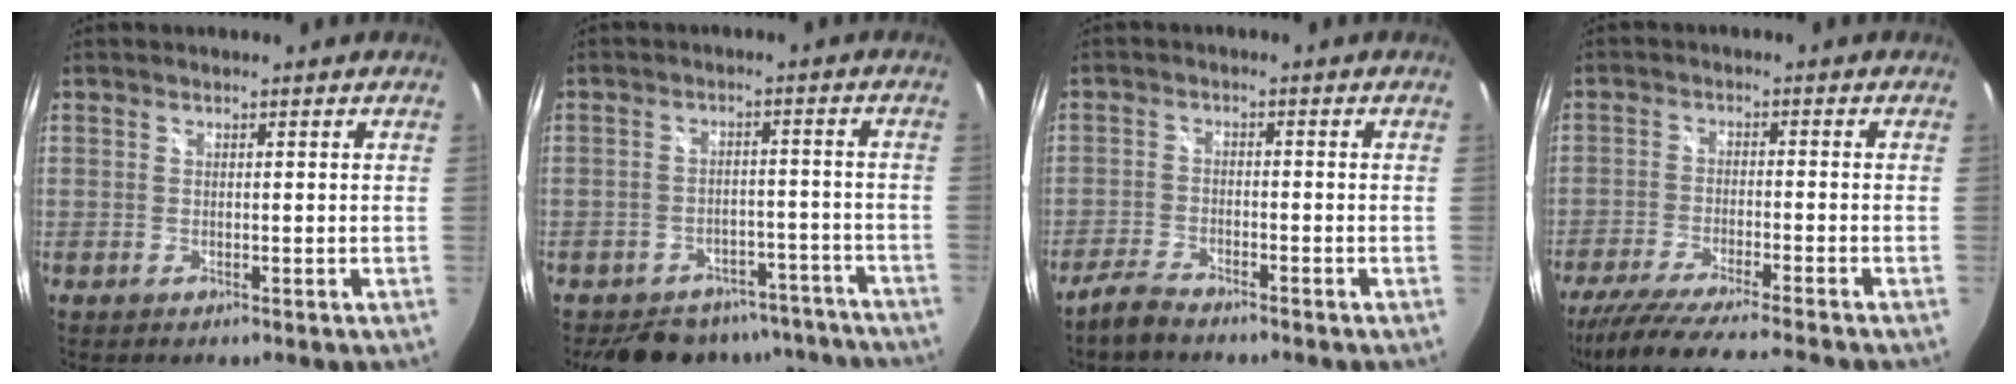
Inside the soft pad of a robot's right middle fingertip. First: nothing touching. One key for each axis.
{"total": 15.5, "fx": -13.0, "fy": 7.1, "fz": 4.4, "tx": -0.094, "ty": 0.026, "tz": -0.153}
{"total": 4.3, "fx": -3.8, "fy": 0.9, "fz": 1.6, "tx": -0.052, "ty": -0.007, "tz": -0.079}
{"total": 14.3, "fx": -12.8, "fy": -0.6, "fz": 6.5, "tx": -0.136, "ty": -0.030, "tz": -0.214}